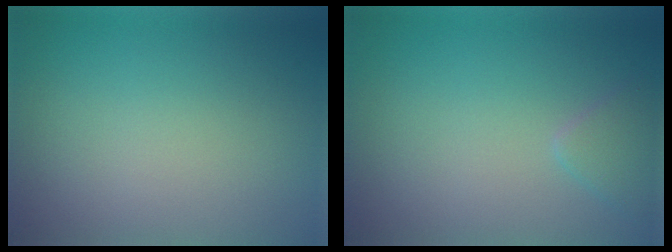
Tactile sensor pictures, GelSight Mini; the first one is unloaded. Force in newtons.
{"total": 1.4, "press": 1.4, "slide": 0.1}